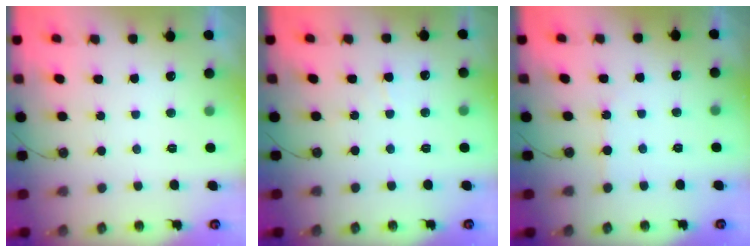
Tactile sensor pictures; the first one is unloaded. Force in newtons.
{"total": 3.6, "press": 3.6, "slide": 0.6}
{"total": 2.3, "press": 2.3, "slide": 0.4}